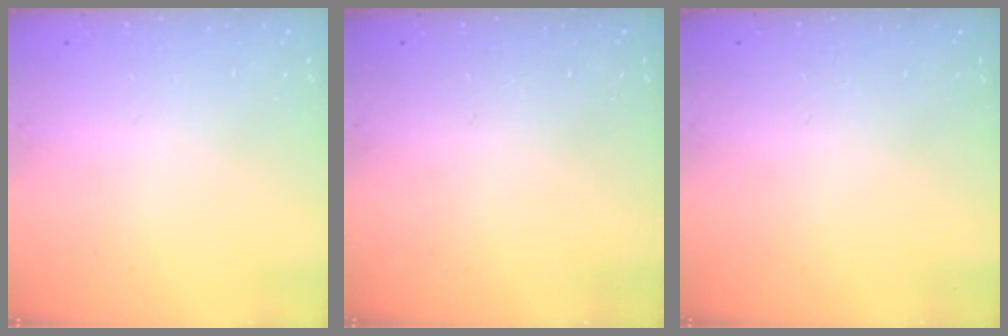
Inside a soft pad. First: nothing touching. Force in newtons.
{"total": 0.0}
{"total": 0.0}